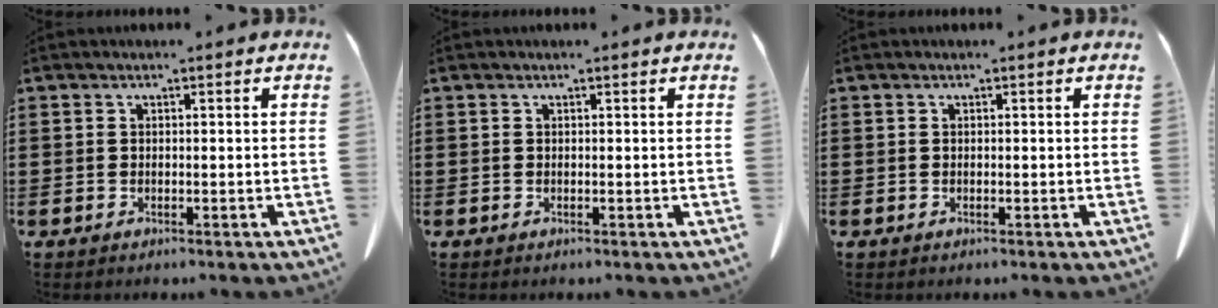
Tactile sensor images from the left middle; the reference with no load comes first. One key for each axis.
{"total": 0.0}
{"total": 0.0}